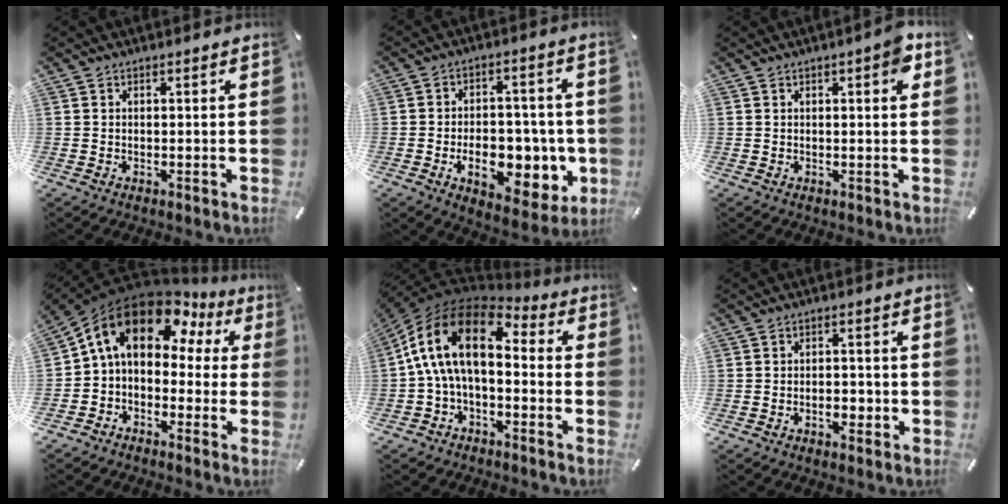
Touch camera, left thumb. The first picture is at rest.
{"total": 14.8, "force": [-3.7, 9.0, 11.2], "torque": [-0.157, 0.002, -0.053]}
{"total": 3.6, "force": [1.1, 0.9, 3.3], "torque": [-0.042, -0.004, 0.012]}
{"total": 13.2, "force": [5.5, 9.1, 7.8], "torque": [-0.145, -0.024, 0.097]}
{"total": 16.0, "force": [1.3, 9.1, 13.0], "torque": [-0.275, 0.007, 0.017]}
{"total": 3.2, "force": [-1.2, 2.1, 2.0], "torque": [-0.036, 0.006, -0.023]}